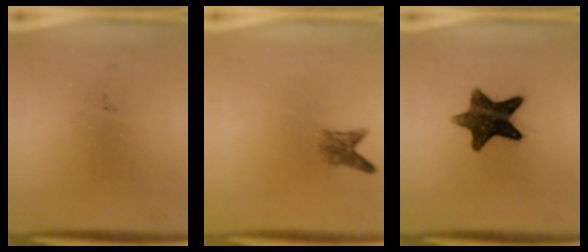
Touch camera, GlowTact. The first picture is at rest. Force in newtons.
{"total": 2.3}
{"total": 11.9}